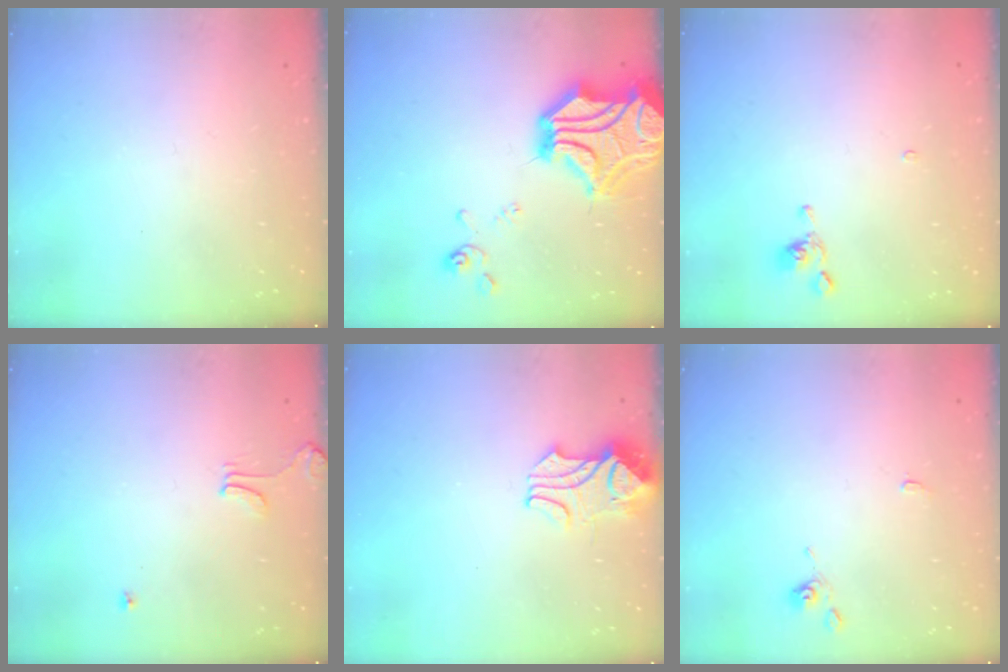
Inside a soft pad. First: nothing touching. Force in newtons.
{"total": 16.6, "press": 16.2, "slide": 3.4}
{"total": 1.1, "press": 1.1, "slide": 0.3}
{"total": 1.7, "press": 1.7, "slide": 0.3}
{"total": 2.1, "press": 2.0, "slide": 0.7}
{"total": 0.0}